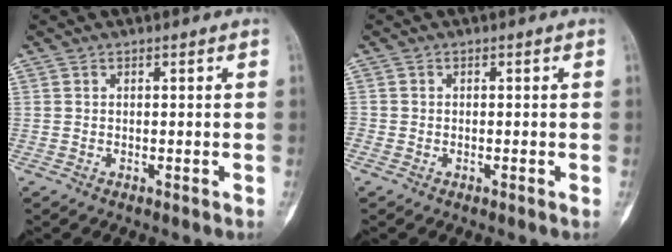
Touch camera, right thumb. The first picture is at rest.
{"total": 0.9, "force": [-0.5, 0.5, 0.5], "torque": [-0.009, -0.001, -0.016]}